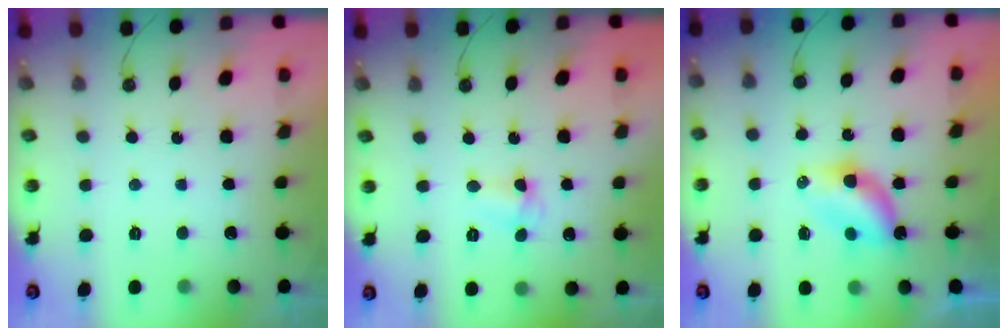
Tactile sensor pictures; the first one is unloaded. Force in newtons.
{"total": 2.7, "press": 2.6, "slide": 0.5}
{"total": 5.5, "press": 5.5, "slide": 0.4}